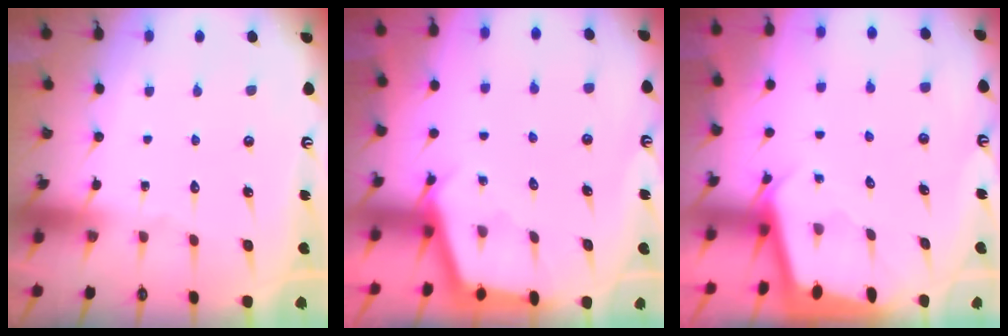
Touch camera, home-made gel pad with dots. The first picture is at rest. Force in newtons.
{"total": 2.9, "press": 2.9, "slide": 0.3}
{"total": 1.9, "press": 1.9, "slide": 0.1}